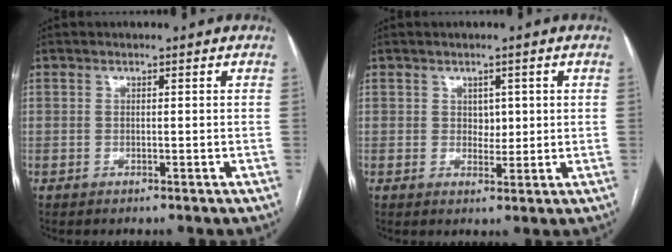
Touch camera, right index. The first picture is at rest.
{"total": 2.3, "force": [0.6, 1.6, 1.5], "torque": [-0.014, -0.001, 0.011]}